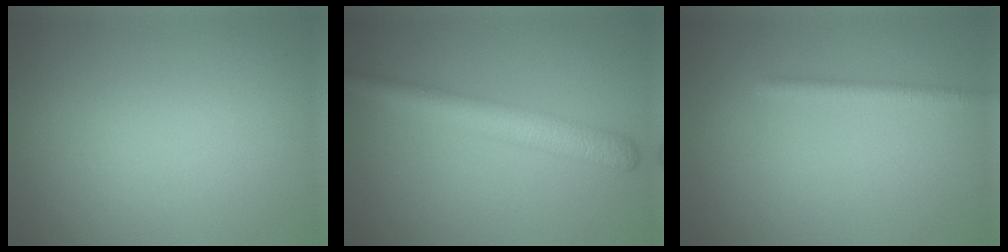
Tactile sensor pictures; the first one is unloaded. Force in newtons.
{"total": 4.2, "press": 4.2, "slide": 0.1}
{"total": 1.6, "press": 1.6, "slide": 0.0}